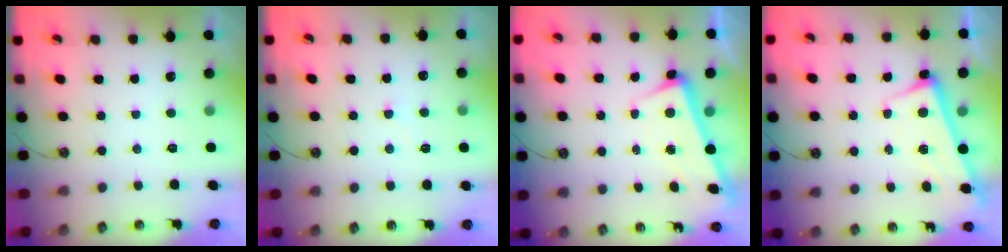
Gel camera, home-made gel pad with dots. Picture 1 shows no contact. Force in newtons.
{"total": 4.8, "press": 4.8, "slide": 0.5}
{"total": 3.5, "press": 3.3, "slide": 1.1}
{"total": 2.5, "press": 2.5, "slide": 0.7}